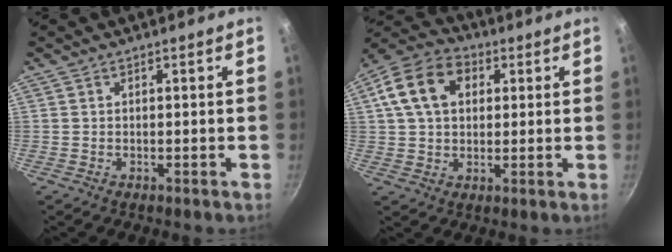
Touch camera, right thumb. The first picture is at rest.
{"total": 13.0, "force": [3.5, 9.3, 8.3], "torque": [-0.131, 0.018, 0.044]}